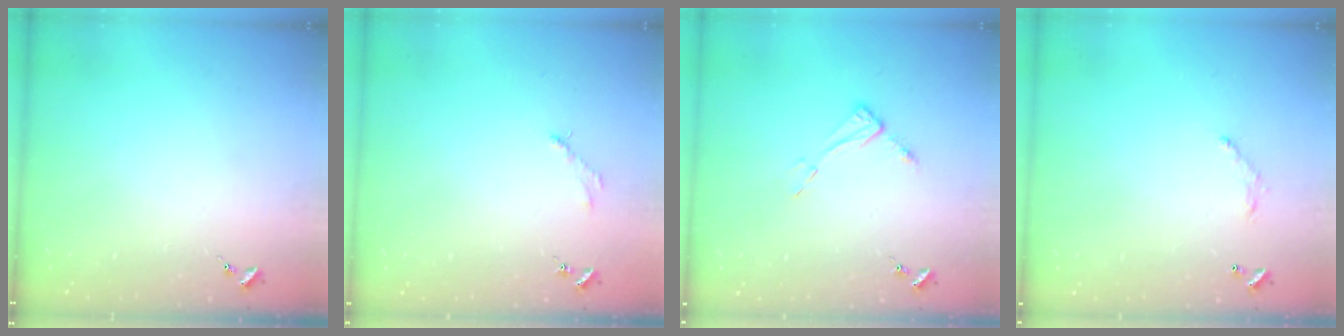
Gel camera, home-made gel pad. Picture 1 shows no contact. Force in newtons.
{"total": 2.8, "press": 2.8, "slide": 0.4}
{"total": 6.5, "press": 6.5, "slide": 0.5}
{"total": 6.2, "press": 6.2, "slide": 0.4}